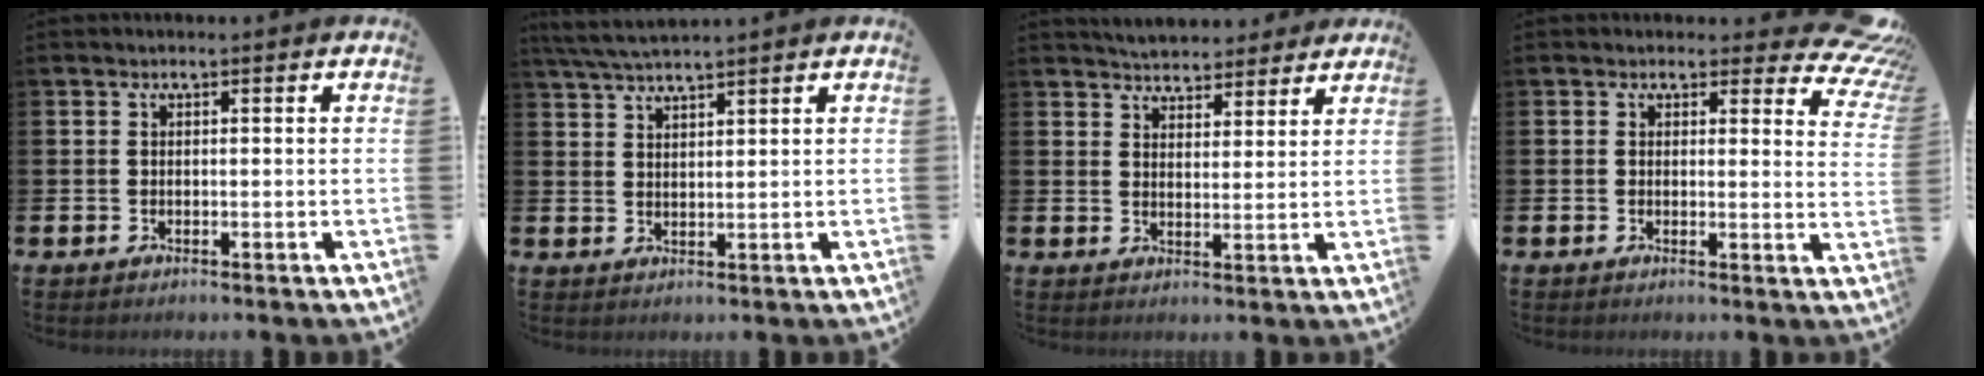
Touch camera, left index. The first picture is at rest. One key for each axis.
{"total": 3.9, "fx": 3.7, "fy": -0.1, "fz": 1.2, "tx": -0.039, "ty": -0.009, "tz": 0.069}
{"total": 4.8, "fx": 4.6, "fy": 1.2, "fz": 0.0, "tx": -0.015, "ty": -0.020, "tz": 0.084}
{"total": 3.3, "fx": 2.5, "fy": 1.9, "fz": 1.1, "tx": -0.010, "ty": -0.021, "tz": 0.035}